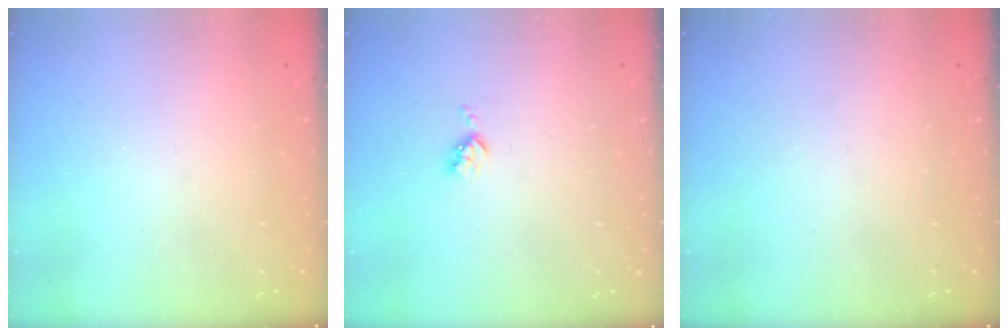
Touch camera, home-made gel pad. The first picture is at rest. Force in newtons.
{"total": 3.7, "press": 3.7, "slide": 0.4}
{"total": 0.0}